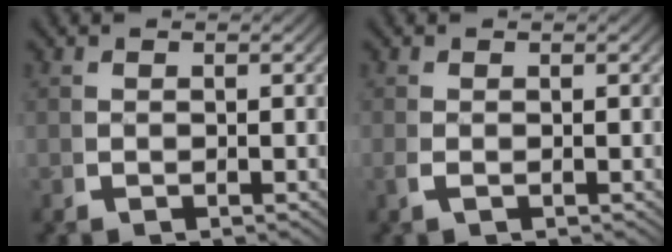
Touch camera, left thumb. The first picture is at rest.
{"total": 0.6, "force": [-0.1, 0.1, 0.6], "torque": [-0.022, -0.002, 0.000]}